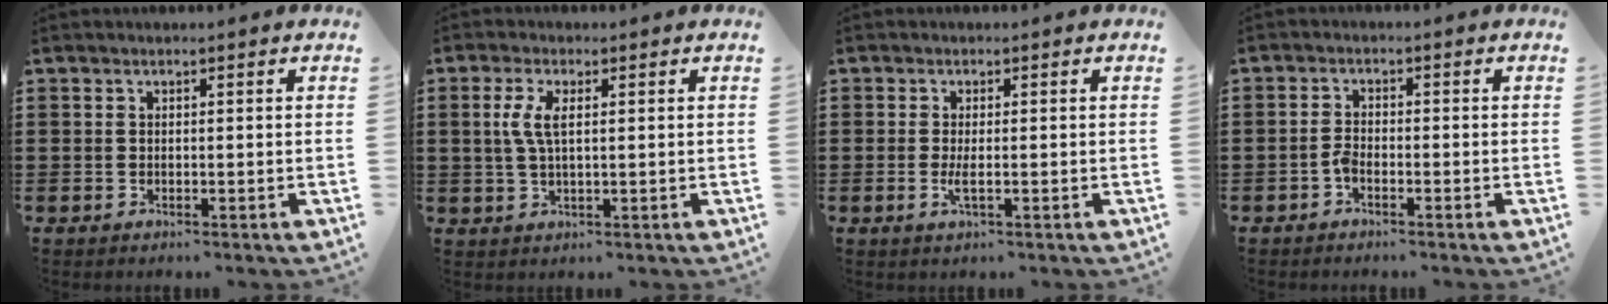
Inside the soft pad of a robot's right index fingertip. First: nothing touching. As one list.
[{"total": 4.2, "force": [0.8, 1.6, 3.8], "torque": [-0.092, 0.002, 0.006]}, {"total": 2.2, "force": [-0.5, 0.4, 2.1], "torque": [-0.045, -0.005, -0.011]}, {"total": 1.7, "force": [-1.1, 0.6, 1.1], "torque": [-0.031, -0.002, -0.023]}]